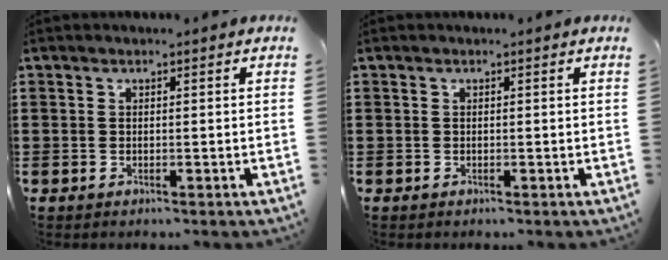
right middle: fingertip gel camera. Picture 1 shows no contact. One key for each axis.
{"total": 0.0}